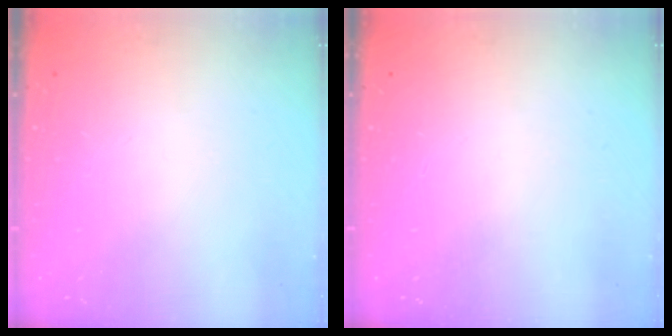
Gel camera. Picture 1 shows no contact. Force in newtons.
{"total": 0.0}